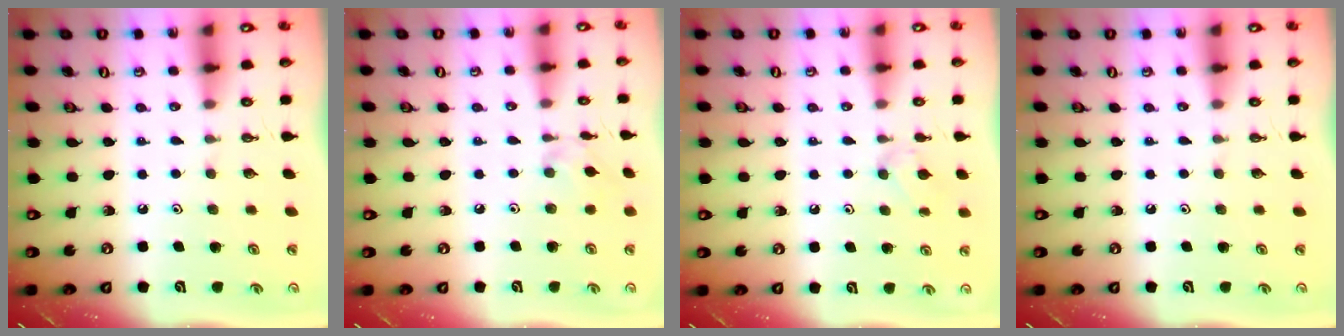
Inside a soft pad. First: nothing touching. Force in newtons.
{"total": 3.9, "press": 3.8, "slide": 0.5}
{"total": 6.3, "press": 6.3, "slide": 0.9}
{"total": 0.0}